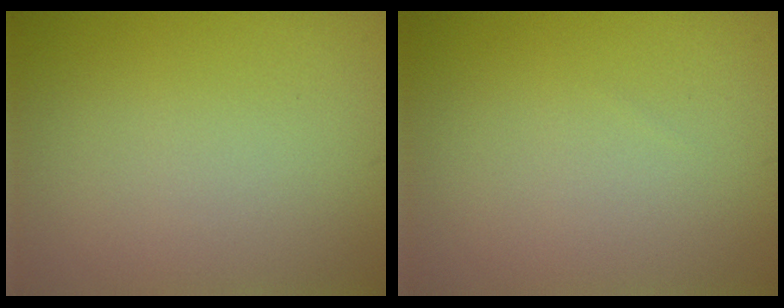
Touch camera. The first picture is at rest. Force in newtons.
{"total": 0.0}